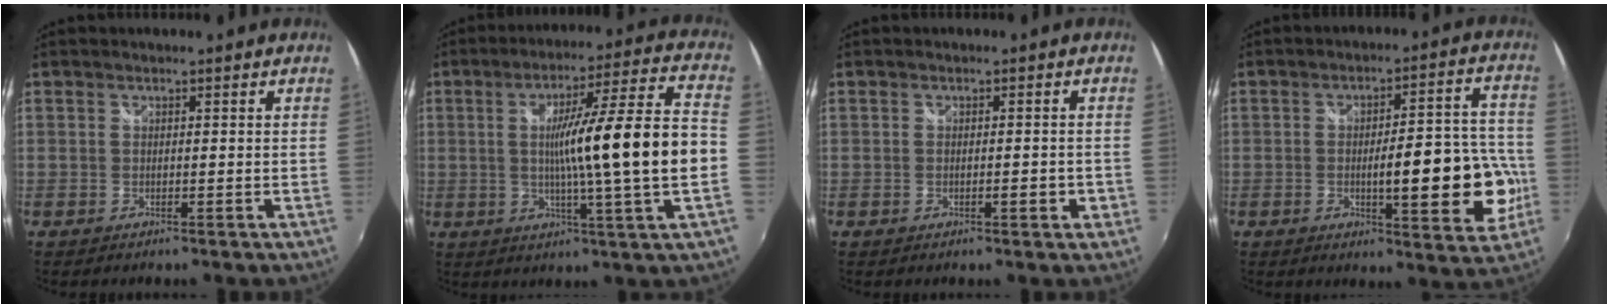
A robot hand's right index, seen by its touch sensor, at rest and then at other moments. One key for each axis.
{"total": 17.0, "fx": -1.2, "fy": -1.1, "fz": 17.0, "tx": -0.241, "ty": 0.004, "tz": -0.016}
{"total": 1.9, "fx": -0.7, "fy": 0.5, "fz": 1.7, "tx": -0.022, "ty": 0.004, "tz": -0.007}
{"total": 14.6, "fx": -3.5, "fy": 3.3, "fz": 13.8, "tx": -0.195, "ty": 0.000, "tz": -0.039}